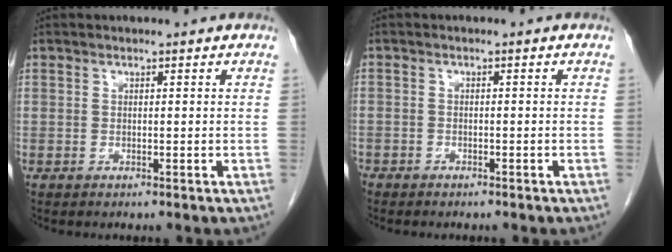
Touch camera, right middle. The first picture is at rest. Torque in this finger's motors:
{"motor_torque": [1.07, -1.06, 0.21, -0.18]}